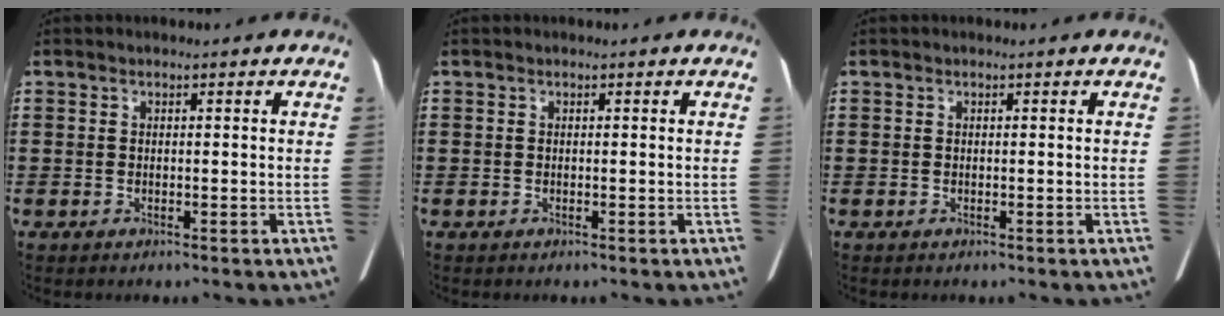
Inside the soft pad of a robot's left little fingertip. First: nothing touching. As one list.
[{"total": 0.0}, {"total": 0.0}]